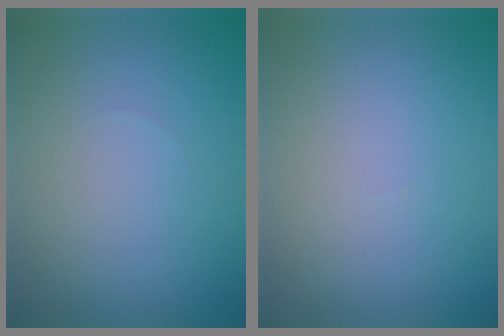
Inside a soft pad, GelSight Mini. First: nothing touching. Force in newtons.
{"total": 0.0}